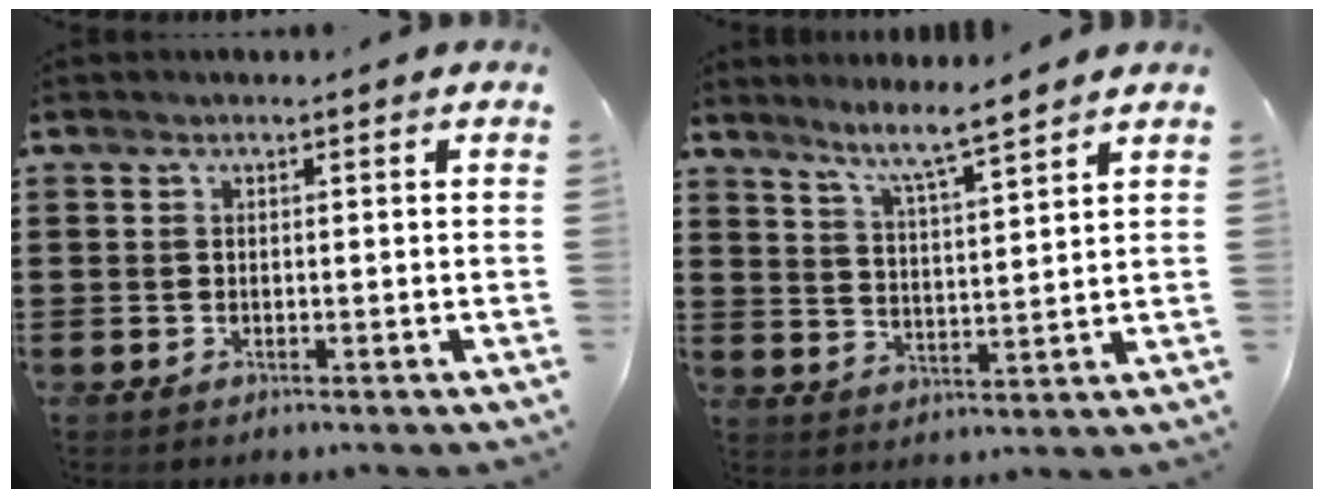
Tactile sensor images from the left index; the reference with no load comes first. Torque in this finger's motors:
{"motor_torque": [1.03, 1.11, 0.20, 0.08]}